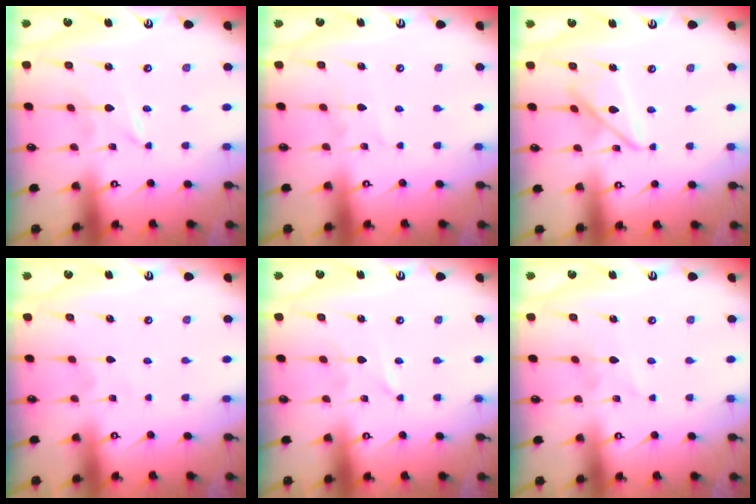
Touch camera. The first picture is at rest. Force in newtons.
{"total": 2.7, "press": 2.7, "slide": 0.3}
{"total": 9.8, "press": 9.8, "slide": 0.7}
{"total": 2.0, "press": 2.0, "slide": 0.2}
{"total": 0.0}
{"total": 2.7, "press": 2.7, "slide": 0.2}